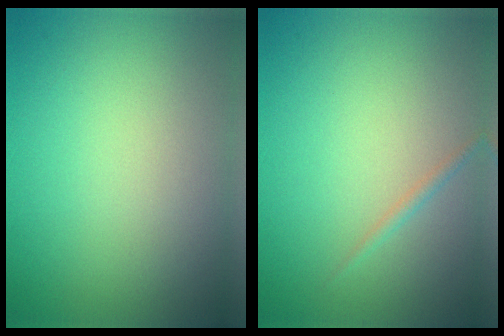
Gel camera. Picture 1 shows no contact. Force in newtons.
{"total": 0.7, "press": 0.7, "slide": 0.1}